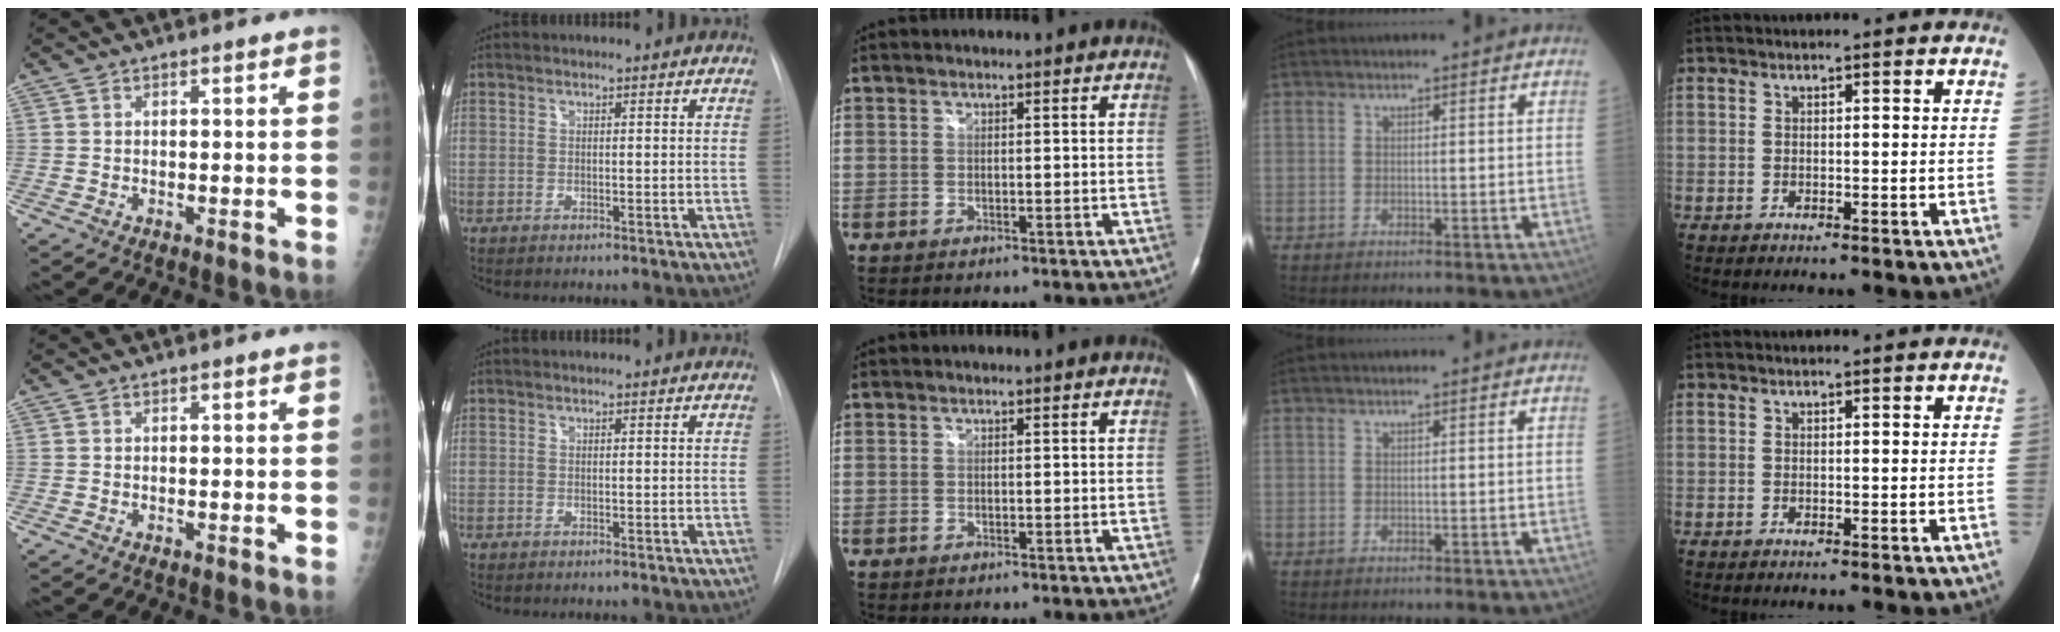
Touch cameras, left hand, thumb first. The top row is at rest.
{}